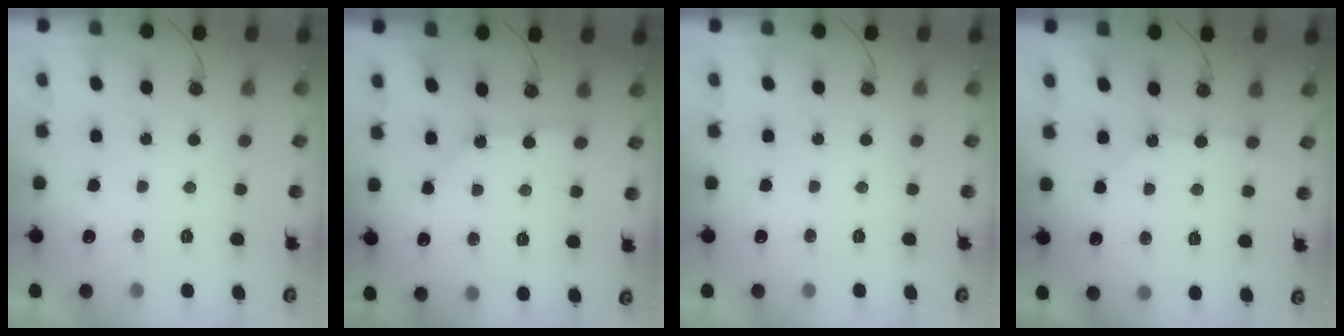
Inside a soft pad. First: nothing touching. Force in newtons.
{"total": 1.9, "press": 1.9, "slide": 0.1}
{"total": 0.0}
{"total": 1.8, "press": 1.7, "slide": 0.4}